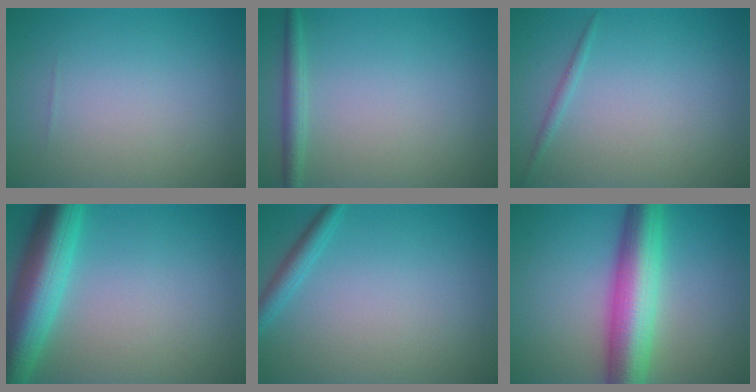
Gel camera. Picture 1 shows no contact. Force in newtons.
{"total": 1.7, "press": 1.7, "slide": 0.1}
{"total": 0.7, "press": 0.7, "slide": 0.0}
{"total": 8.0, "press": 8.0, "slide": 0.3}
{"total": 1.8, "press": 1.8, "slide": 0.1}
{"total": 8.3, "press": 8.2, "slide": 0.2}